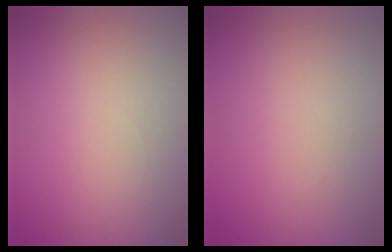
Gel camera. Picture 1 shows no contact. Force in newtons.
{"total": 0.0}